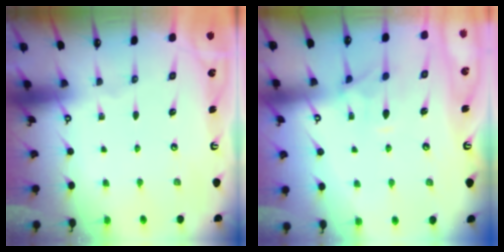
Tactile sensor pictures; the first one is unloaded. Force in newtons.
{"total": 1.2, "press": 0.7, "slide": 1.0}